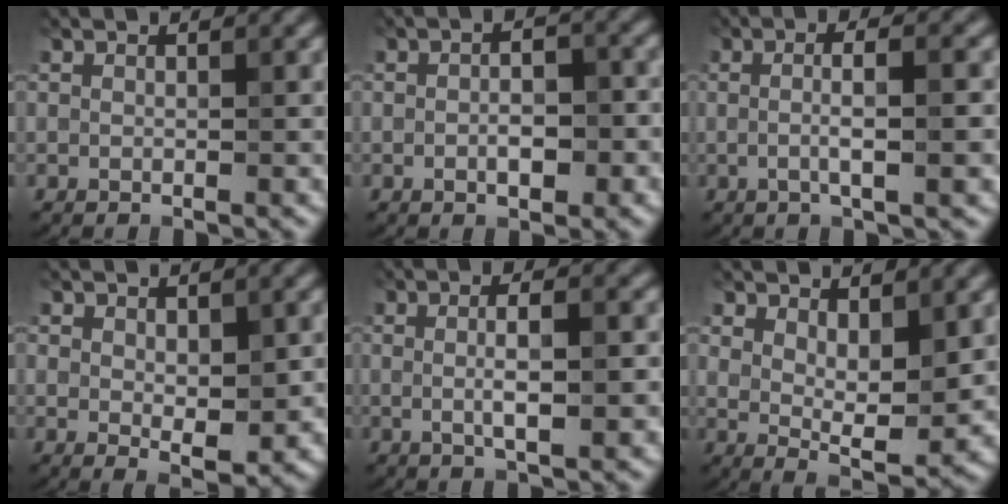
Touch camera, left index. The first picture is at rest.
{"total": 3.7, "force": [-0.7, 1.6, 3.2], "torque": [-0.049, 0.000, -0.010]}
{"total": 4.6, "force": [-0.1, 1.2, 4.5], "torque": [-0.071, 0.003, -0.004]}
{"total": 3.5, "force": [0.2, 1.8, 3.0], "torque": [-0.045, -0.008, 0.012]}
{"total": 4.2, "force": [0.0, 1.0, 4.0], "torque": [-0.066, 0.002, 0.001]}
{"total": 4.8, "force": [1.5, 2.0, 4.0], "torque": [-0.068, -0.015, 0.034]}